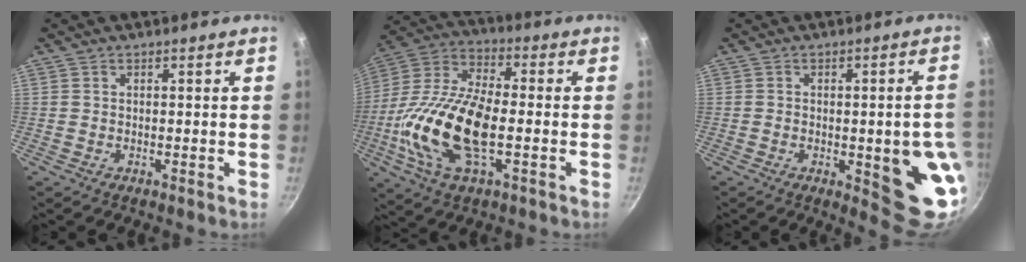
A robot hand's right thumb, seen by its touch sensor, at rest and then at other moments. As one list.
[{"total": 19.9, "force": [-3.8, 8.9, 17.4], "torque": [-0.336, 0.027, -0.085]}, {"total": 13.8, "force": [-2.6, 4.5, 12.8], "torque": [-0.115, 0.003, -0.027]}]